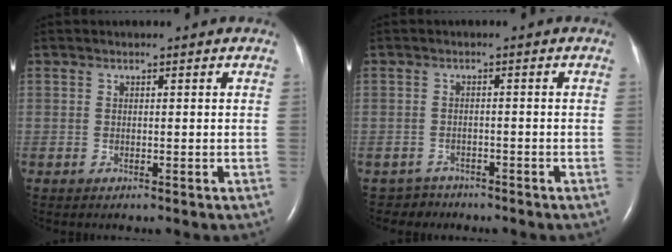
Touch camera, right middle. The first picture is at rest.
{"total": 2.6, "force": [-2.0, 1.2, -1.2], "torque": [0.016, 0.004, -0.034]}